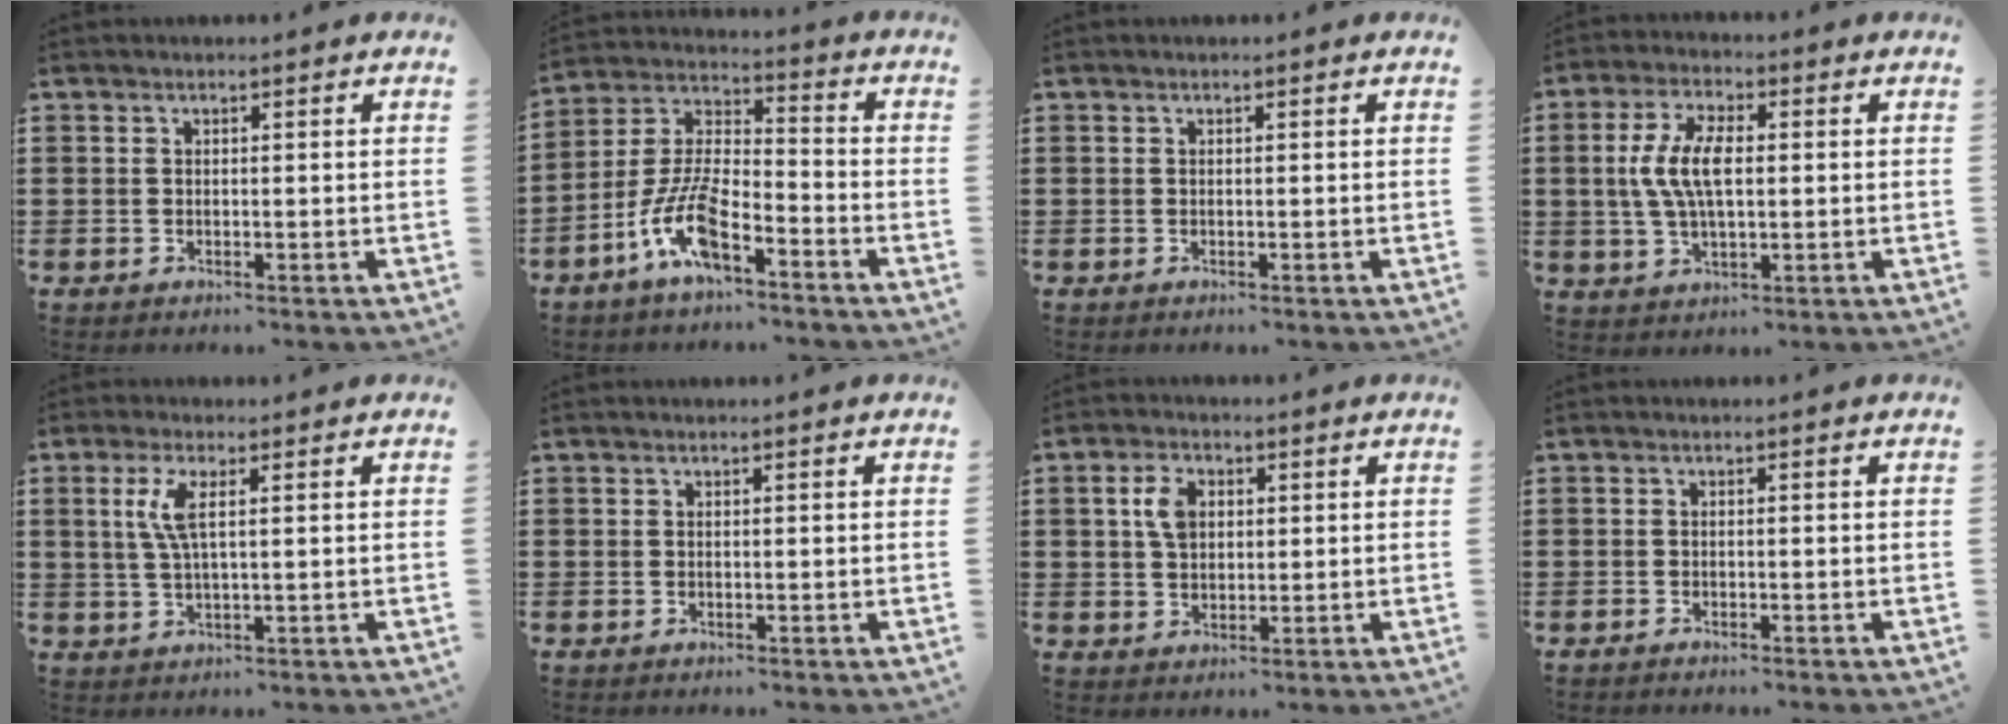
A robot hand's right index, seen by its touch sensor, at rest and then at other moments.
{"total": 9.7, "force": [-6.0, 2.9, 7.1], "torque": [-0.171, -0.010, -0.118]}
{"total": 0.0}
{"total": 7.8, "force": [0.5, 3.4, 7.0], "torque": [-0.161, 0.002, 0.000]}
{"total": 4.4, "force": [1.2, 0.9, 4.2], "torque": [-0.094, 0.001, 0.017]}
{"total": 0.0}
{"total": 4.6, "force": [1.0, 3.1, 3.3], "torque": [-0.075, 0.013, 0.017]}
{"total": 0.6, "force": [-0.6, 0.0, 0.0], "torque": [-0.002, -0.001, -0.014]}